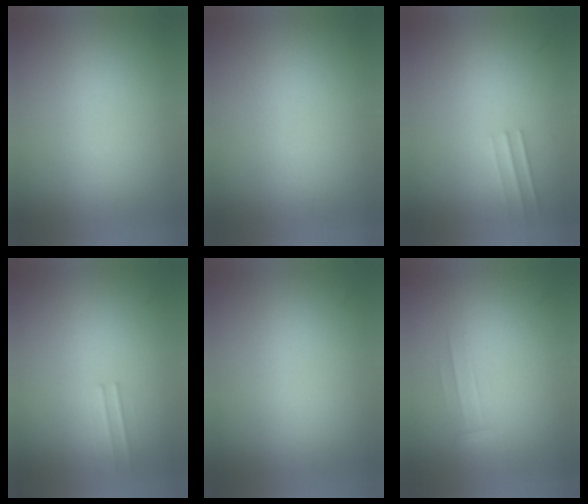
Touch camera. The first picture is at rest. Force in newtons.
{"total": 1.0}
{"total": 1.0}
{"total": 1.1}
{"total": 0.0}
{"total": 1.1}